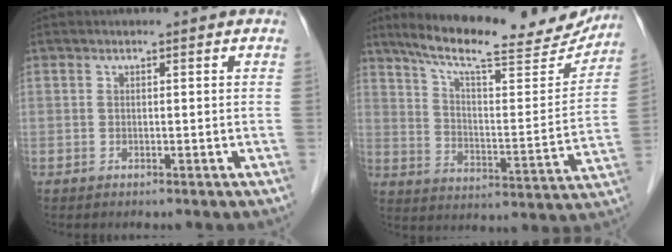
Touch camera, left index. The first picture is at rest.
{"total": 22.4, "force": [19.4, 3.9, 10.4], "torque": [-0.159, -0.008, 0.270]}